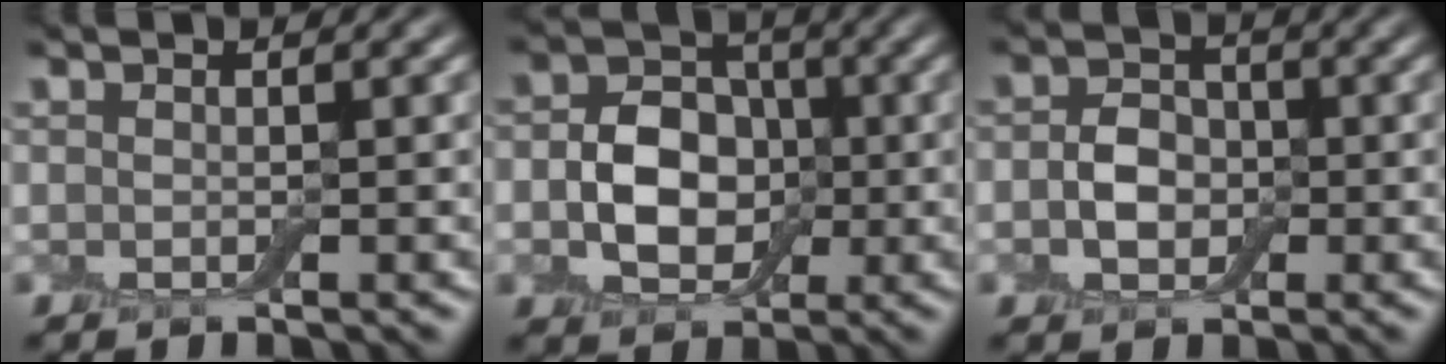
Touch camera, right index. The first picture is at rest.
{"total": 5.5, "force": [-0.5, 4.4, 3.3], "torque": [-0.049, 0.005, -0.013]}
{"total": 2.7, "force": [-0.5, 2.3, 1.3], "torque": [-0.023, 0.006, -0.015]}